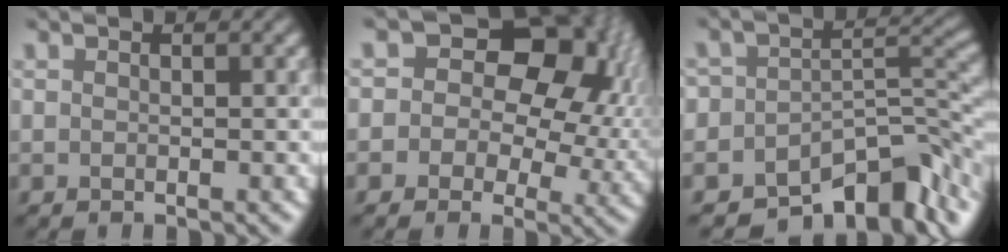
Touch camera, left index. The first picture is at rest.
{"total": 12.3, "force": [2.8, 8.9, 8.0], "torque": [-0.071, 0.024, 0.018]}
{"total": 8.5, "force": [-5.8, 4.2, 4.6], "torque": [-0.032, -0.005, -0.102]}